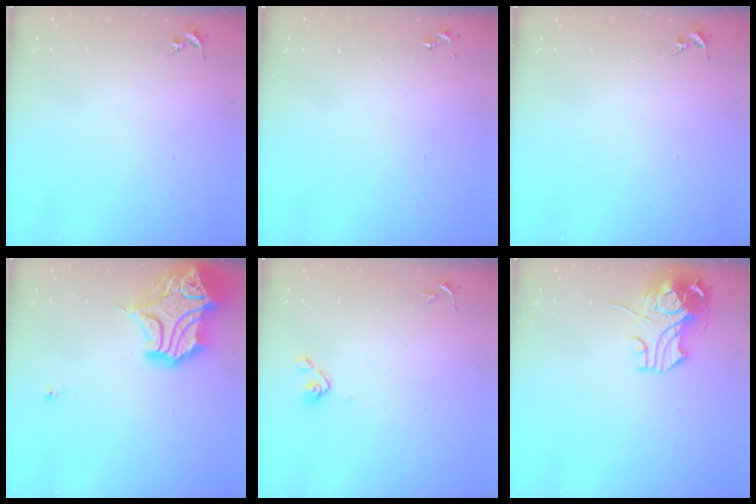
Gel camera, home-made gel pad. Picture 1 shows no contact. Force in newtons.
{"total": 0.0}
{"total": 0.0}
{"total": 19.6, "press": 19.4, "slide": 2.5}
{"total": 5.9, "press": 5.4, "slide": 2.4}
{"total": 12.2, "press": 12.0, "slide": 2.1}